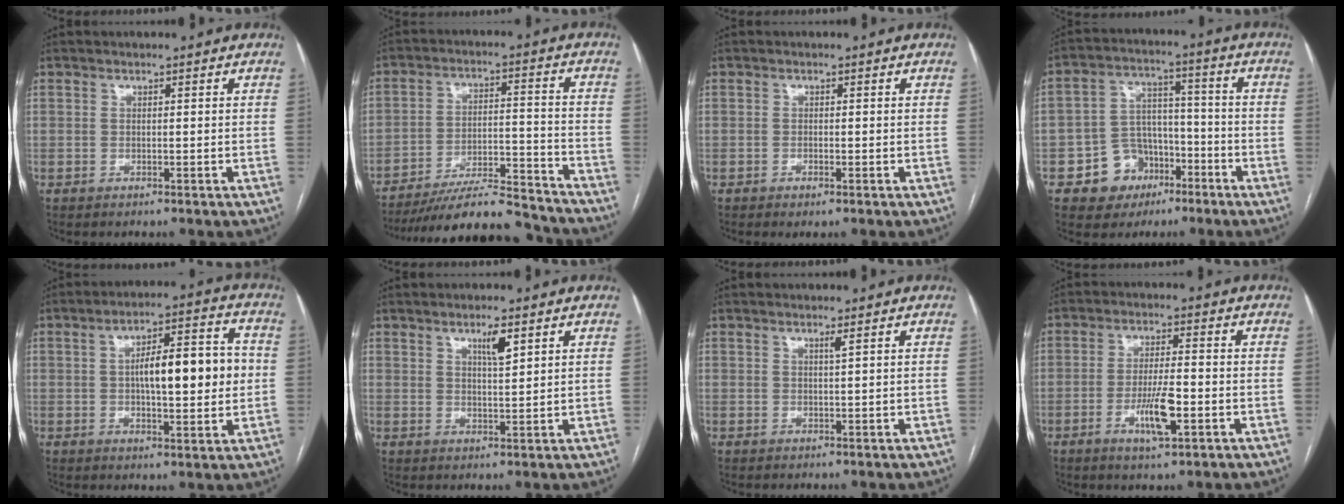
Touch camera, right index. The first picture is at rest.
{"total": 17.7, "force": [-16.5, 2.3, 6.1], "torque": [-0.095, 0.011, -0.252]}
{"total": 1.0, "force": [-0.5, 0.2, 0.8], "torque": [-0.015, -0.002, -0.007]}
{"total": 9.3, "force": [-4.5, 7.7, 2.6], "torque": [-0.040, 0.024, -0.066]}
{"total": 12.5, "force": [0.7, 3.4, 12.0], "torque": [-0.184, 0.026, 0.012]}
{"total": 3.6, "force": [2.1, 0.5, 2.9], "torque": [-0.051, -0.005, 0.037]}
{"total": 0.9, "force": [0.6, -0.3, 0.6], "torque": [-0.017, -0.006, 0.013]}
{"total": 6.6, "force": [-2.4, 1.1, 6.1], "torque": [-0.113, -0.006, -0.040]}